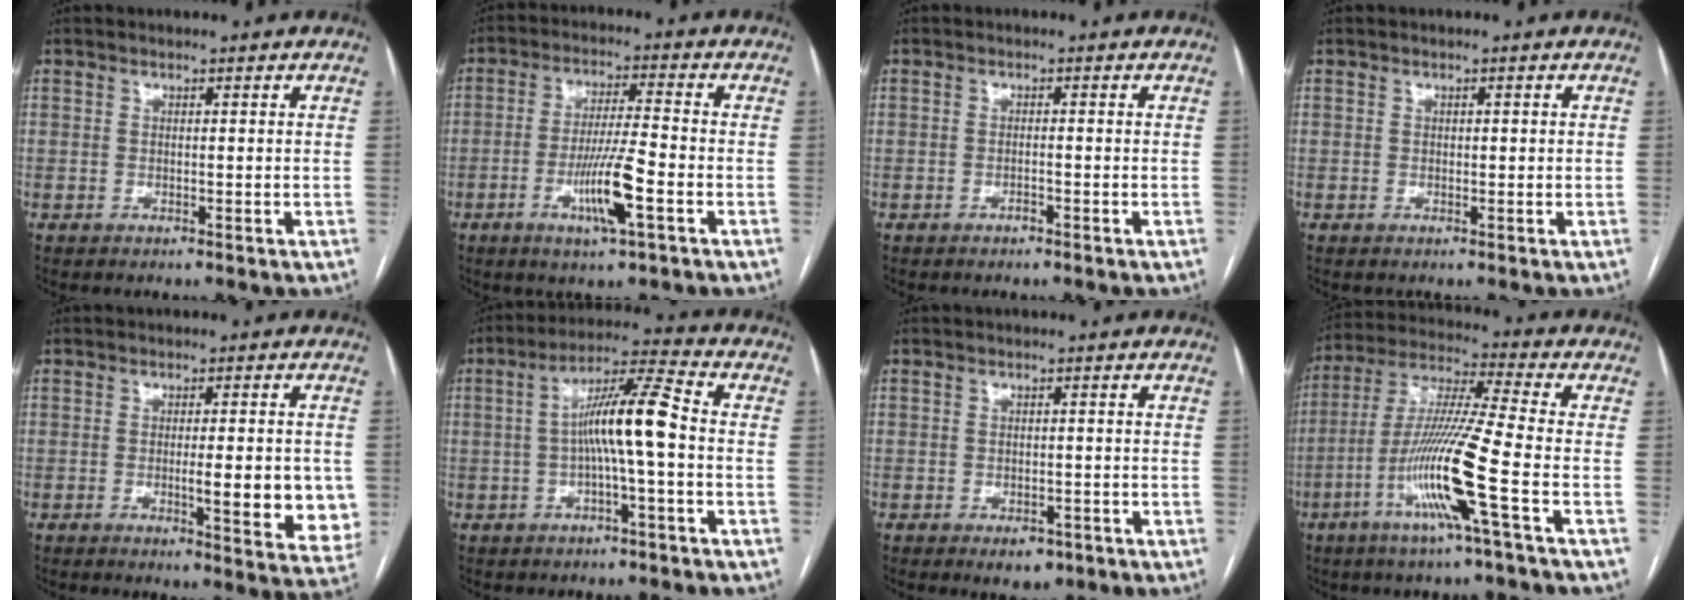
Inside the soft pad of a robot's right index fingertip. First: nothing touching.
{"total": 8.9, "force": [-3.3, 0.2, 8.2], "torque": [-0.155, -0.009, -0.061]}
{"total": 0.8, "force": [-0.6, 0.2, 0.5], "torque": [-0.011, 0.001, -0.010]}
{"total": 0.8, "force": [0.2, 0.4, 0.6], "torque": [-0.007, 0.002, 0.004]}
{"total": 9.5, "force": [-1.1, 2.1, 9.2], "torque": [-0.106, -0.012, -0.012]}
{"total": 9.5, "force": [-0.7, 0.2, 9.5], "torque": [-0.168, 0.024, -0.018]}
{"total": 3.2, "force": [-1.8, 2.1, 1.7], "torque": [-0.013, 0.001, -0.013]}
{"total": 14.4, "force": [-5.3, -1.5, 13.3], "torque": [-0.266, -0.012, -0.108]}